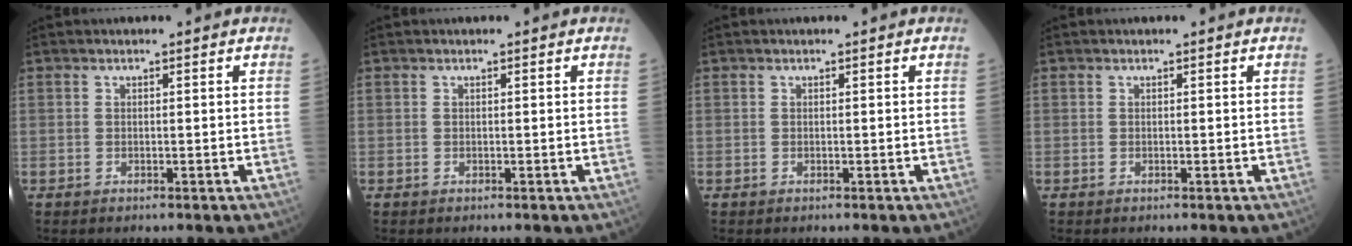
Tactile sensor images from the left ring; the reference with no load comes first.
{"total": 0.0}
{"total": 0.0}
{"total": 0.0}